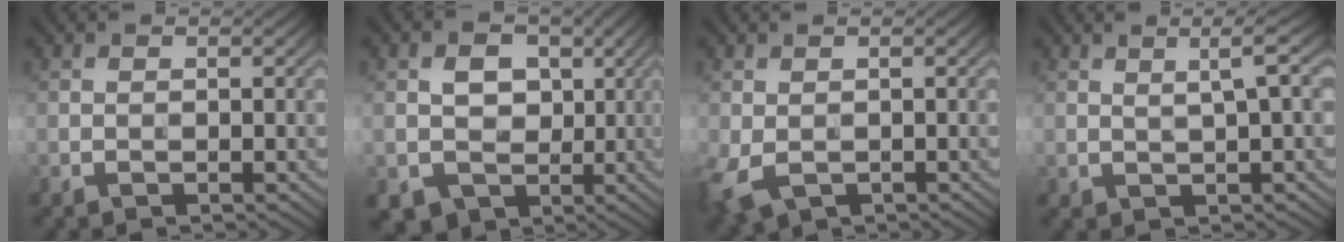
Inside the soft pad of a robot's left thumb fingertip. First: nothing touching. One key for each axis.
{"total": 6.3, "fx": -0.1, "fy": 5.6, "fz": 2.9, "tx": -0.050, "ty": -0.005, "tz": -0.008}
{"total": 4.9, "fx": -1.8, "fy": 3.1, "fz": 3.4, "tx": -0.096, "ty": -0.014, "tz": -0.032}
{"total": 2.8, "fx": 1.0, "fy": 0.3, "fz": 2.5, "tx": -0.045, "ty": 0.010, "tz": 0.019}